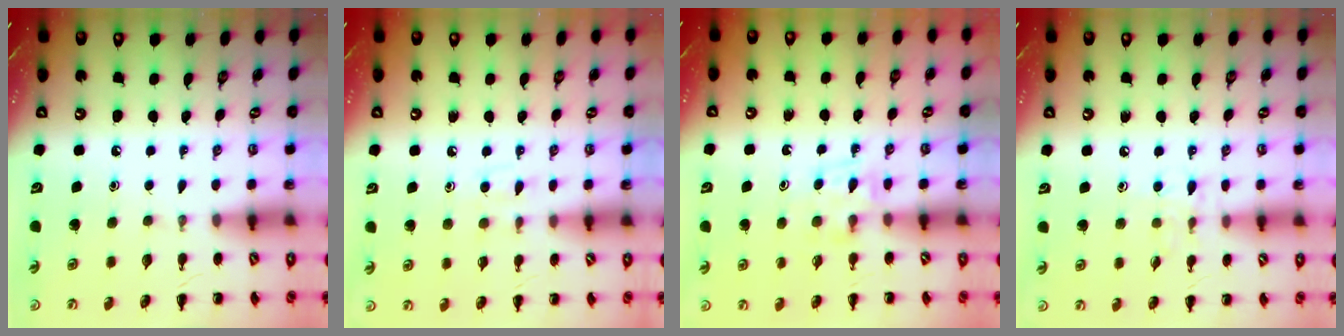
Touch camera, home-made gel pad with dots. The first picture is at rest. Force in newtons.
{"total": 4.7, "press": 4.3, "slide": 1.8}
{"total": 6.2, "press": 6.0, "slide": 1.4}
{"total": 6.5, "press": 6.2, "slide": 1.8}